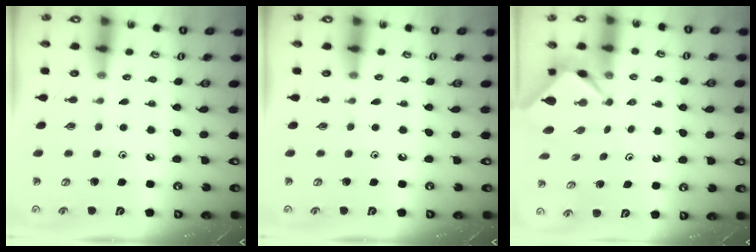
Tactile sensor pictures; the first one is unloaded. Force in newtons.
{"total": 0.0}
{"total": 2.7, "press": 2.7, "slide": 0.0}